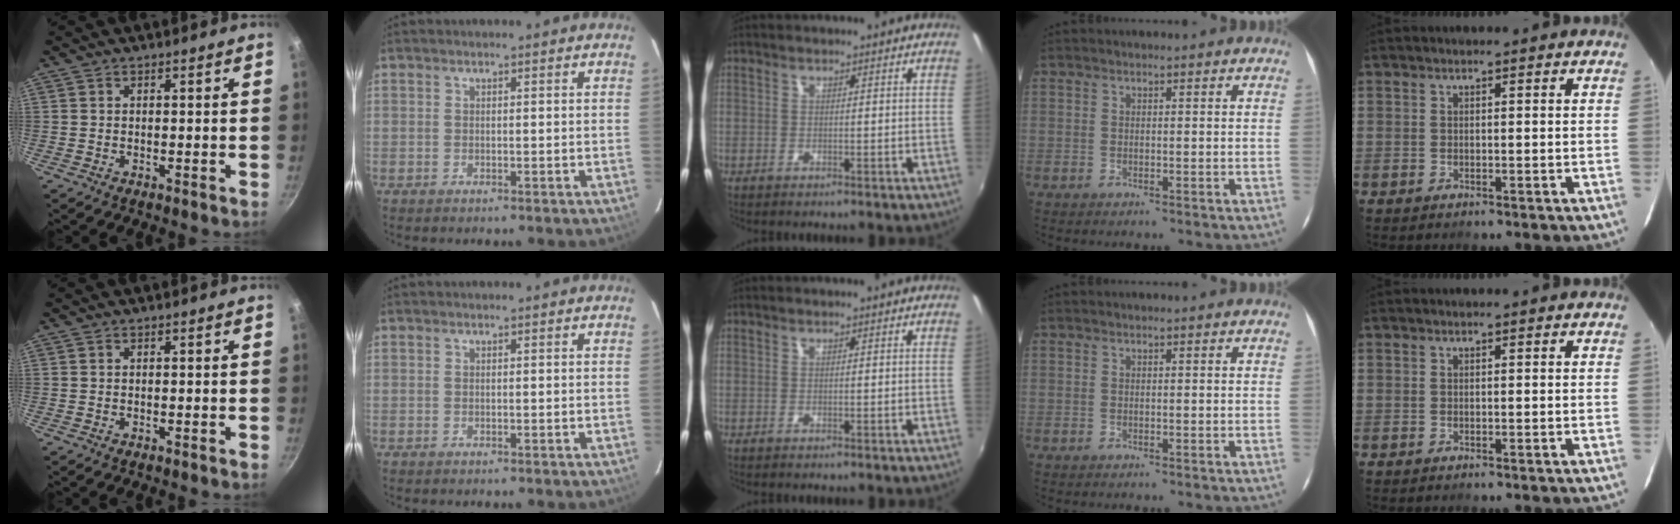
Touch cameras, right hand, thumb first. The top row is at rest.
{}